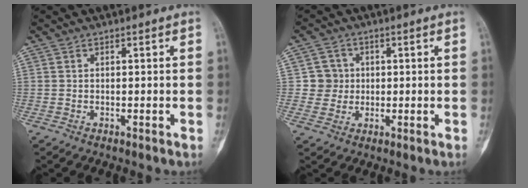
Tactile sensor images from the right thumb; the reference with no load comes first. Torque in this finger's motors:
{"motor_torque": [0.60, 0.46, 0.10, -0.21, -0.09]}